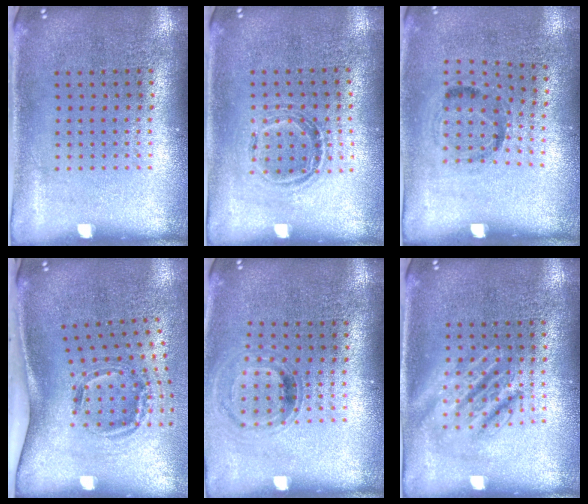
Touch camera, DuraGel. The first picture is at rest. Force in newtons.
{"total": 1.1, "press": 1.0, "slide": 0.4}
{"total": 1.1, "press": 0.6, "slide": 0.9}
{"total": 2.0, "press": 1.2, "slide": 1.6}
{"total": 0.8, "press": 0.7, "slide": 0.2}
{"total": 2.8, "press": 2.8, "slide": 0.3}